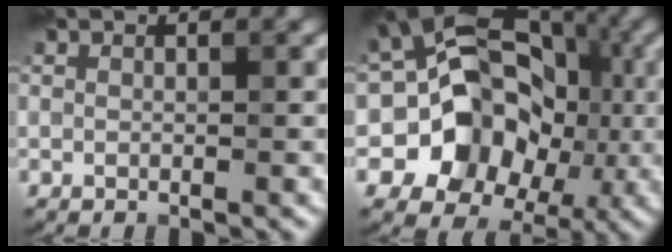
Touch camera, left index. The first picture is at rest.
{"total": 11.5, "force": [-1.4, 9.7, 6.0], "torque": [-0.063, -0.004, -0.055]}